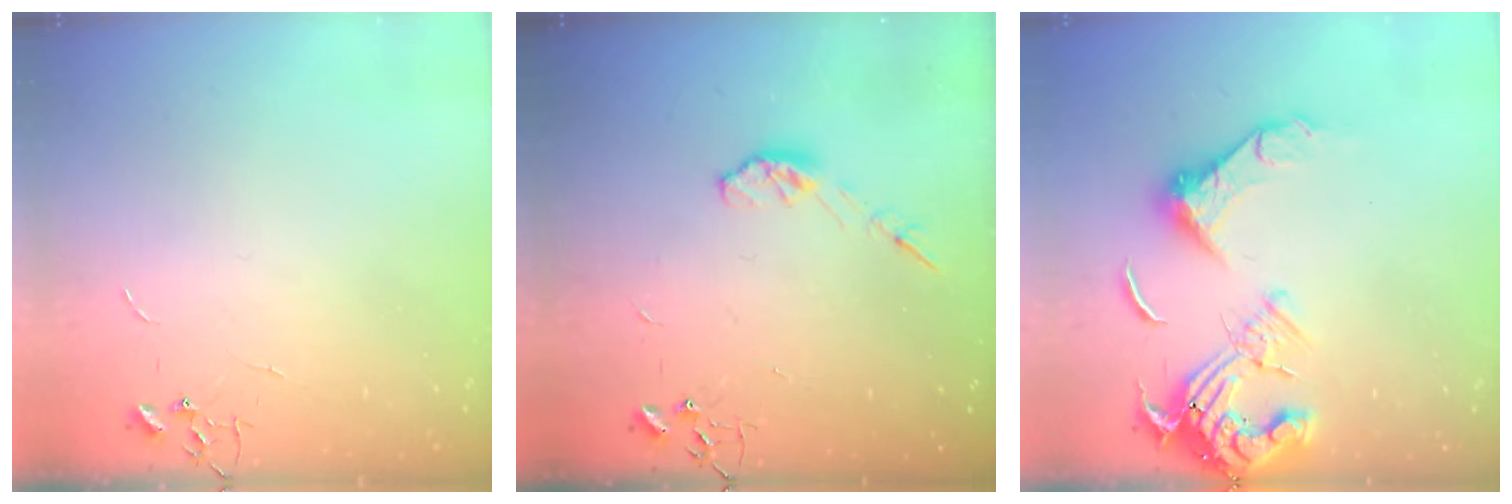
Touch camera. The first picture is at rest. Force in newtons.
{"total": 6.1, "press": 6.1, "slide": 0.5}
{"total": 15.8, "press": 15.7, "slide": 1.9}